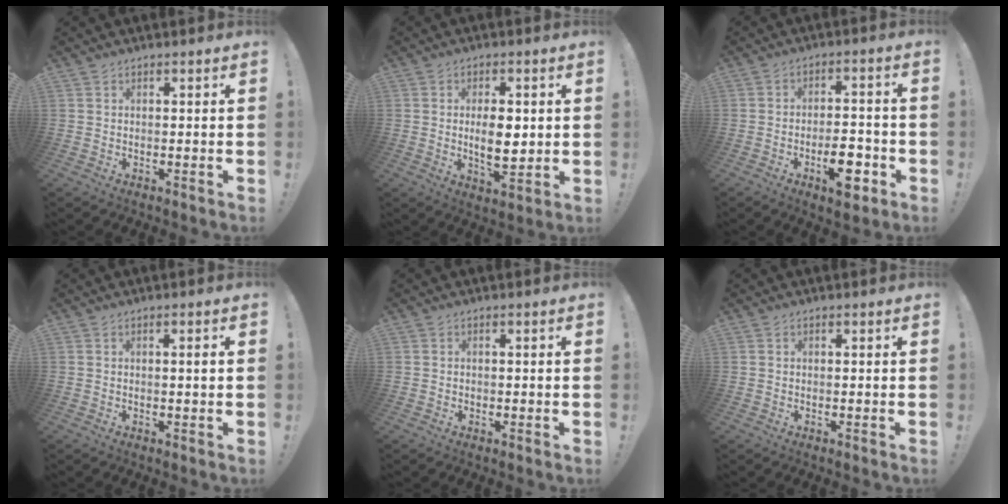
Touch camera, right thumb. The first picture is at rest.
{"total": 8.6, "force": [0.5, 4.1, 7.5], "torque": [-0.115, -0.015, 0.001]}
{"total": 9.9, "force": [-4.4, 4.4, 7.8], "torque": [-0.115, 0.020, -0.075]}
{"total": 1.9, "force": [0.3, -0.1, 1.8], "torque": [-0.026, -0.003, 0.001]}
{"total": 0.6, "force": [-0.4, 0.5, 0.0], "torque": [0.002, 0.002, -0.007]}
{"total": 0.0}